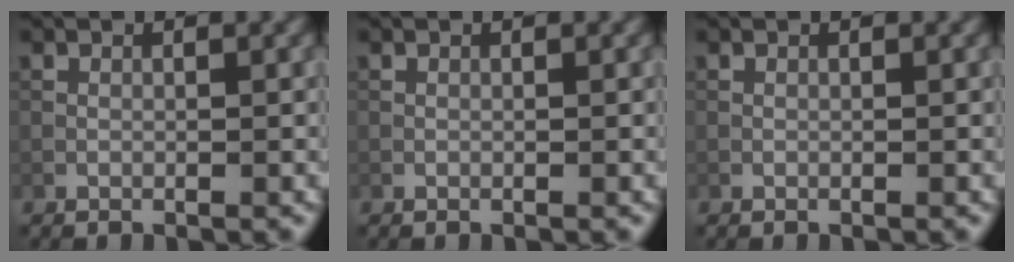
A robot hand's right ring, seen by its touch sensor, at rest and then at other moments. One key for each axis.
{"total": 0.0}
{"total": 0.0}